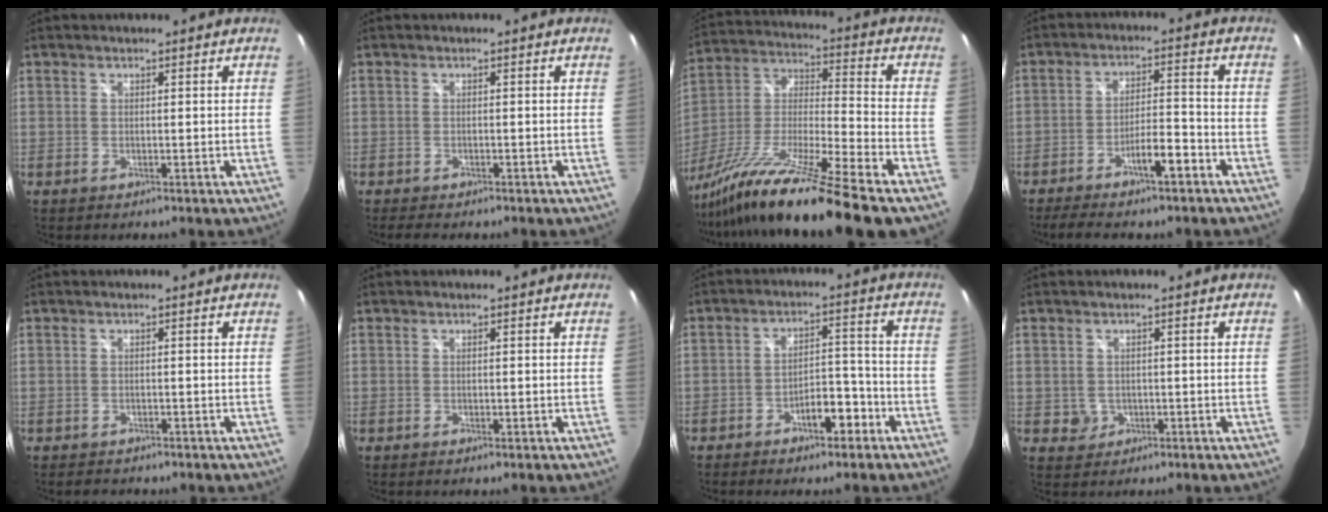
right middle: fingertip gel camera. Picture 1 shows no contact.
{"total": 3.3, "force": [-2.7, 1.2, 1.4], "torque": [-0.031, -0.014, -0.042]}
{"total": 23.1, "force": [-17.1, -1.0, 15.4], "torque": [-0.271, -0.046, -0.306]}
{"total": 8.3, "force": [-5.9, 1.3, 5.7], "torque": [-0.112, 0.008, -0.093]}
{"total": 2.5, "force": [-2.1, 1.2, 0.7], "torque": [-0.014, -0.007, -0.029]}
{"total": 0.0}
{"total": 6.4, "force": [-4.1, 2.8, 3.9], "torque": [-0.064, 0.015, -0.055]}
{"total": 2.2, "force": [-0.3, 2.2, 0.4], "torque": [-0.006, 0.001, 0.000]}